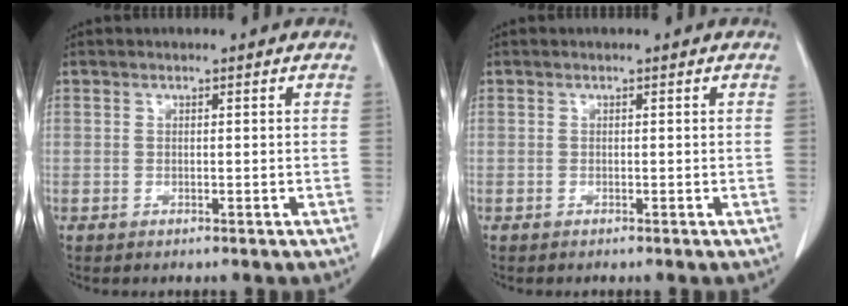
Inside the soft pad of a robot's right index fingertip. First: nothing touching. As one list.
[{"total": 0.0}]